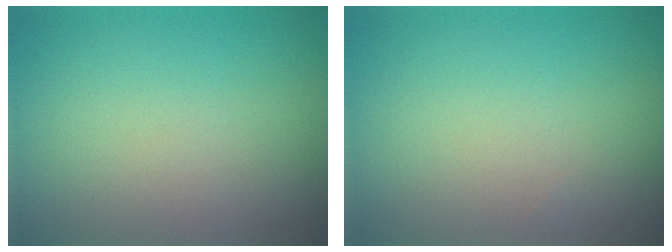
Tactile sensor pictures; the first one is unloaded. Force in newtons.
{"total": 0.0}